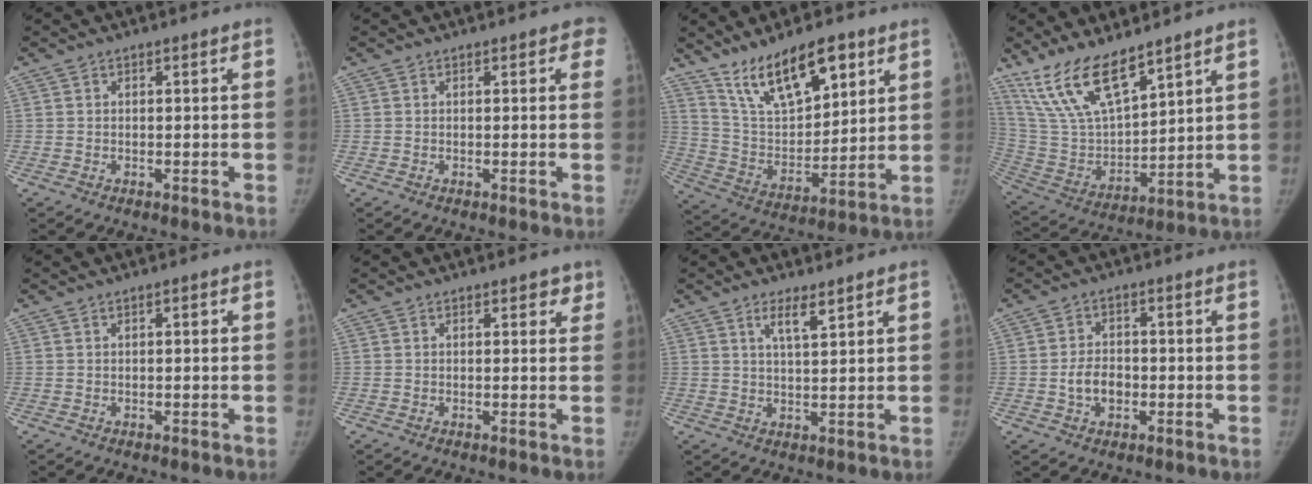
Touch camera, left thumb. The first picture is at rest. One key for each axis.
{"total": 2.2, "fx": 1.1, "fy": 1.2, "fz": 1.4, "tx": 0.008, "ty": 0.000, "tz": 0.001}
{"total": 16.6, "fx": 10.5, "fy": 6.9, "fz": 10.9, "tx": -0.150, "ty": -0.053, "tz": 0.204}
{"total": 15.5, "fx": 11.6, "fy": 4.9, "fz": 9.1, "tx": -0.154, "ty": -0.055, "tz": 0.242}
{"total": 0.8, "fx": 0.1, "fy": 0.3, "fz": 0.7, "tx": -0.009, "ty": 0.002, "tz": 0.000}
{"total": 2.1, "fx": 1.4, "fy": 1.1, "fz": 1.2, "tx": 0.007, "ty": -0.004, "tz": 0.011}
{"total": 4.0, "fx": 2.6, "fy": 0.9, "fz": 2.9, "tx": -0.049, "ty": -0.017, "tz": 0.050}
{"total": 5.1, "fx": -1.2, "fy": 3.7, "fz": 3.4, "tx": -0.045, "ty": 0.012, "tz": -0.023}